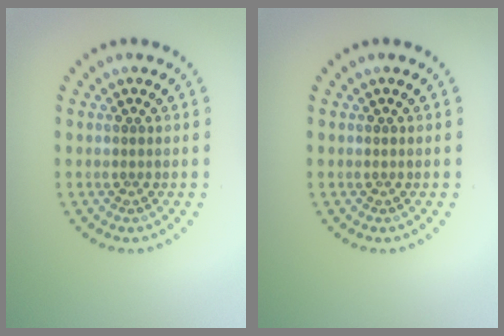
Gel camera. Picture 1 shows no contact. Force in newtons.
{"total": 0.0}